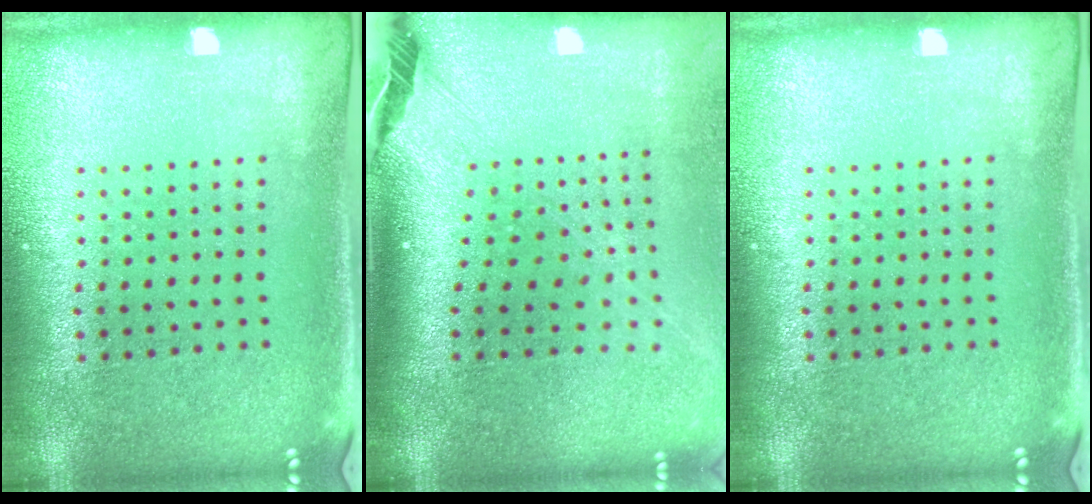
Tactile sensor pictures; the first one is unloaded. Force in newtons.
{"total": 2.7, "press": 2.0, "slide": 1.9}
{"total": 0.0}